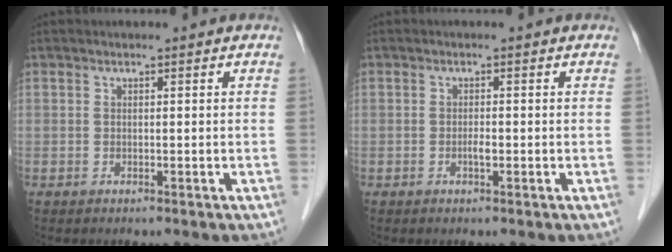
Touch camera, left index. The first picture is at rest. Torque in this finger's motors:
{"motor_torque": [0.29, 0.20, -0.03, 0.00]}